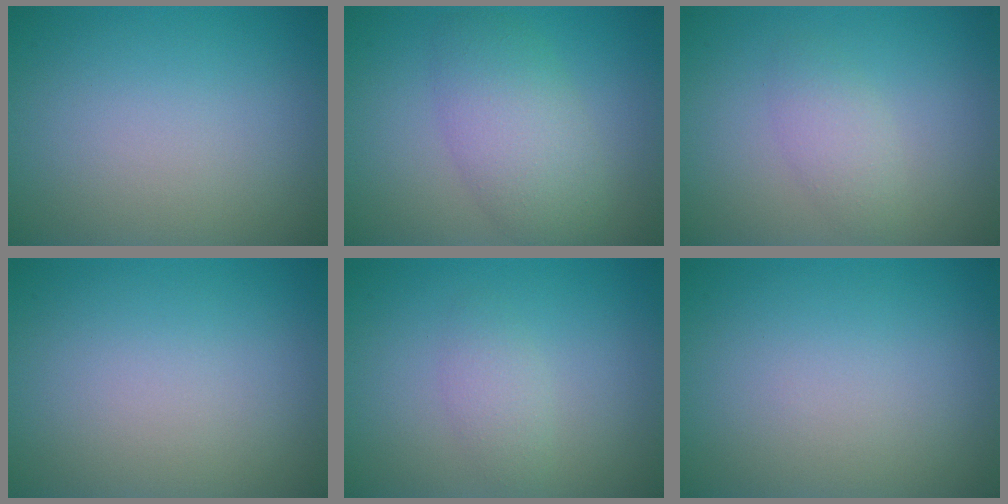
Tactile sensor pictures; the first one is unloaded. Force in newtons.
{"total": 4.9, "press": 4.9, "slide": 0.2}
{"total": 1.7, "press": 1.7, "slide": 0.1}
{"total": 0.0}
{"total": 1.6, "press": 1.6, "slide": 0.1}
{"total": 0.0}